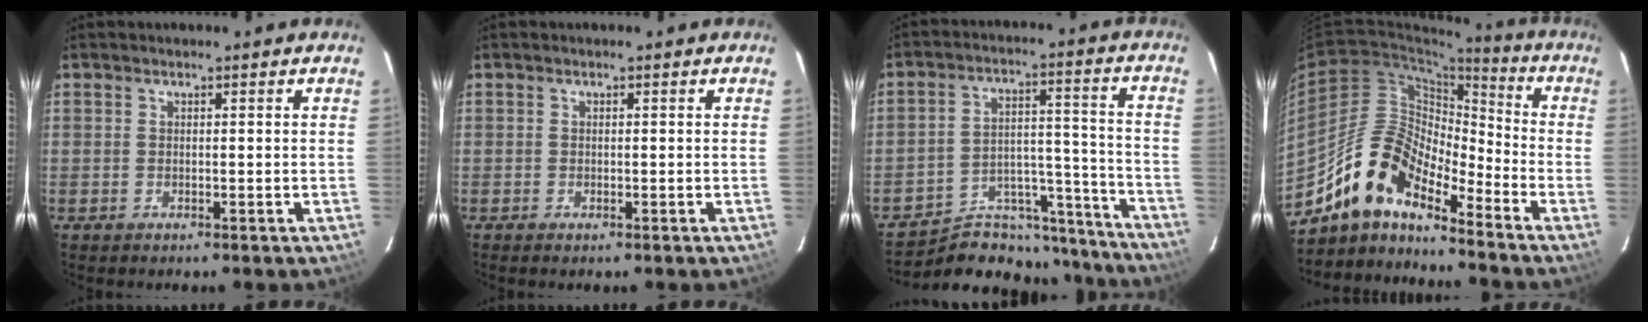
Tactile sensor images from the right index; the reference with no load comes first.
{"total": 0.0}
{"total": 19.7, "force": [-17.8, 7.5, 3.7], "torque": [-0.059, 0.067, -0.246]}
{"total": 14.0, "force": [-11.5, 4.3, 6.8], "torque": [-0.121, 0.010, -0.228]}